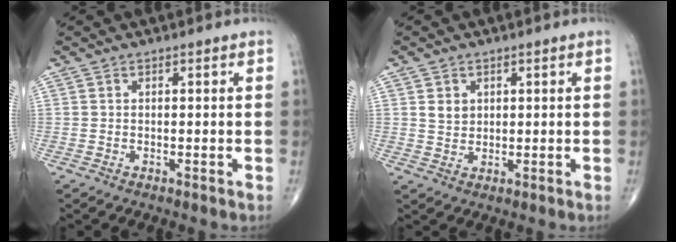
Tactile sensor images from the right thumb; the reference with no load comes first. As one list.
[{"total": 2.8, "force": [1.0, 2.3, 1.4], "torque": [-0.013, -0.008, 0.021]}]